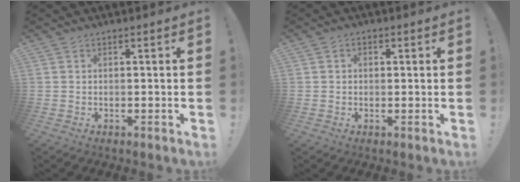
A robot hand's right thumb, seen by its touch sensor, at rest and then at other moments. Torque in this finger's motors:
{"motor_torque": [-0.24, -0.37, -0.44, 0.06, 0.08]}